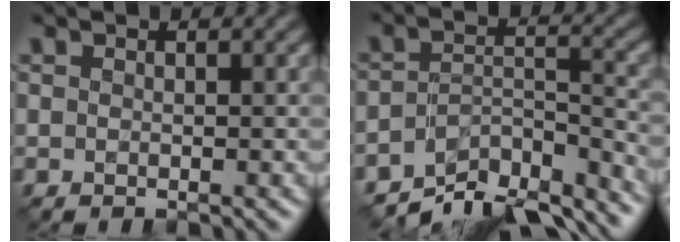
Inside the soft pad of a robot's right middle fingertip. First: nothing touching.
{"total": 8.4, "force": [-7.1, 2.8, 3.6], "torque": [-0.055, -0.007, -0.112]}